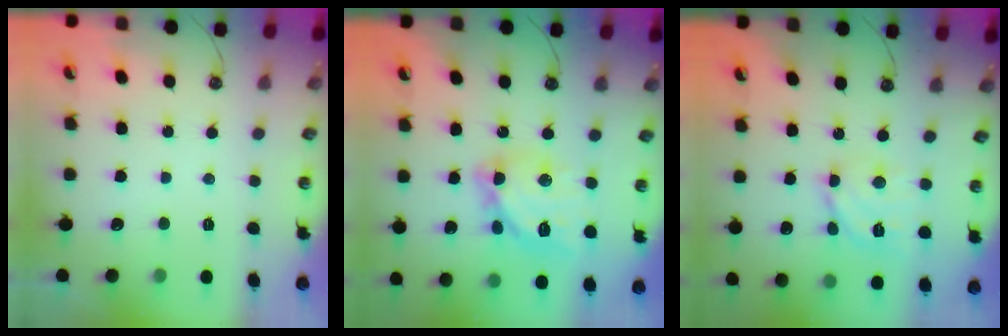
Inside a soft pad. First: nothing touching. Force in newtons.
{"total": 14.0, "press": 13.9, "slide": 1.3}
{"total": 12.1, "press": 12.0, "slide": 0.9}